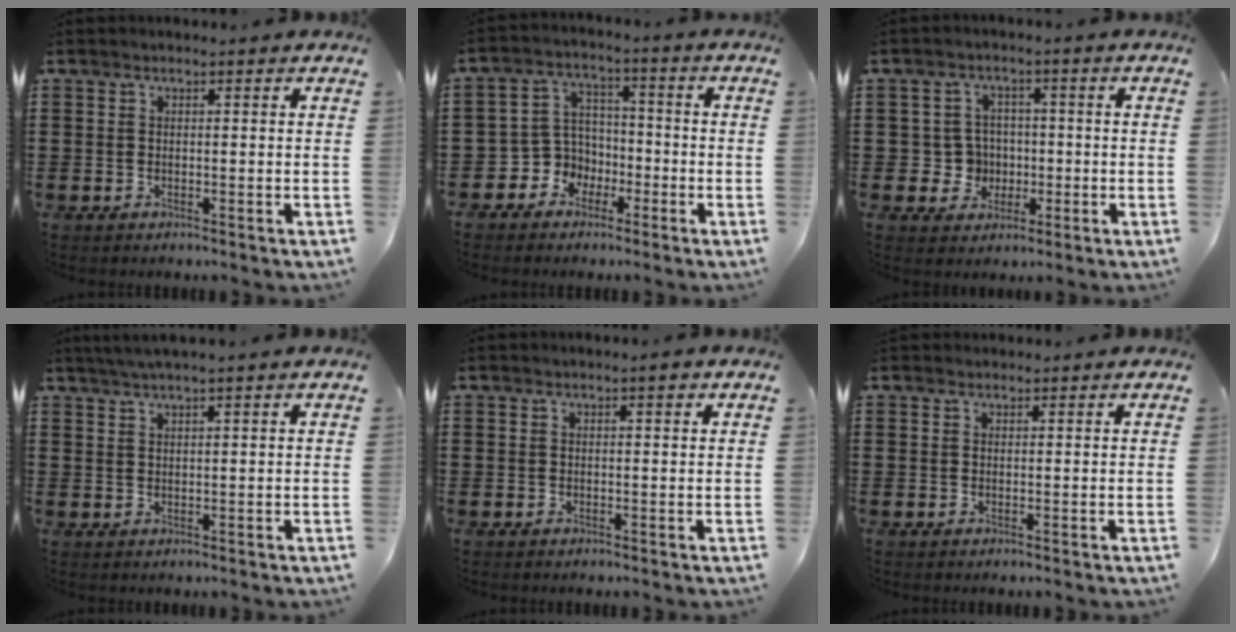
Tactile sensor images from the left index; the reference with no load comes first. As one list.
[{"total": 5.6, "force": [-2.8, 4.8, 0.6], "torque": [-0.042, 0.001, -0.059]}, {"total": 5.0, "force": [-0.5, 4.8, 1.2], "torque": [-0.043, 0.013, -0.009]}, {"total": 2.2, "force": [1.9, -0.3, 1.1], "torque": [-0.024, 0.003, 0.035]}, {"total": 1.4, "force": [0.8, 0.2, 1.1], "torque": [-0.014, -0.001, 0.012]}, {"total": 0.8, "force": [0.7, 0.3, 0.0], "torque": [-0.002, 0.001, 0.016]}]